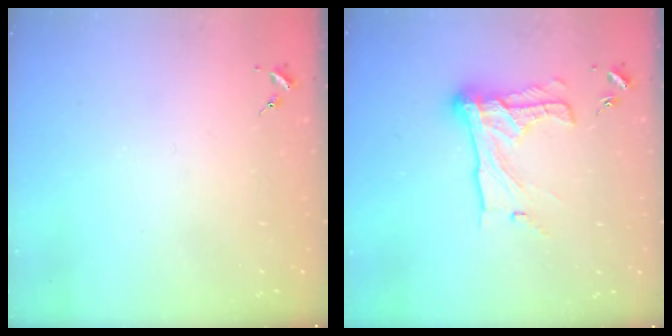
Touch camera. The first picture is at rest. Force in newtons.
{"total": 17.9, "press": 17.9, "slide": 1.4}